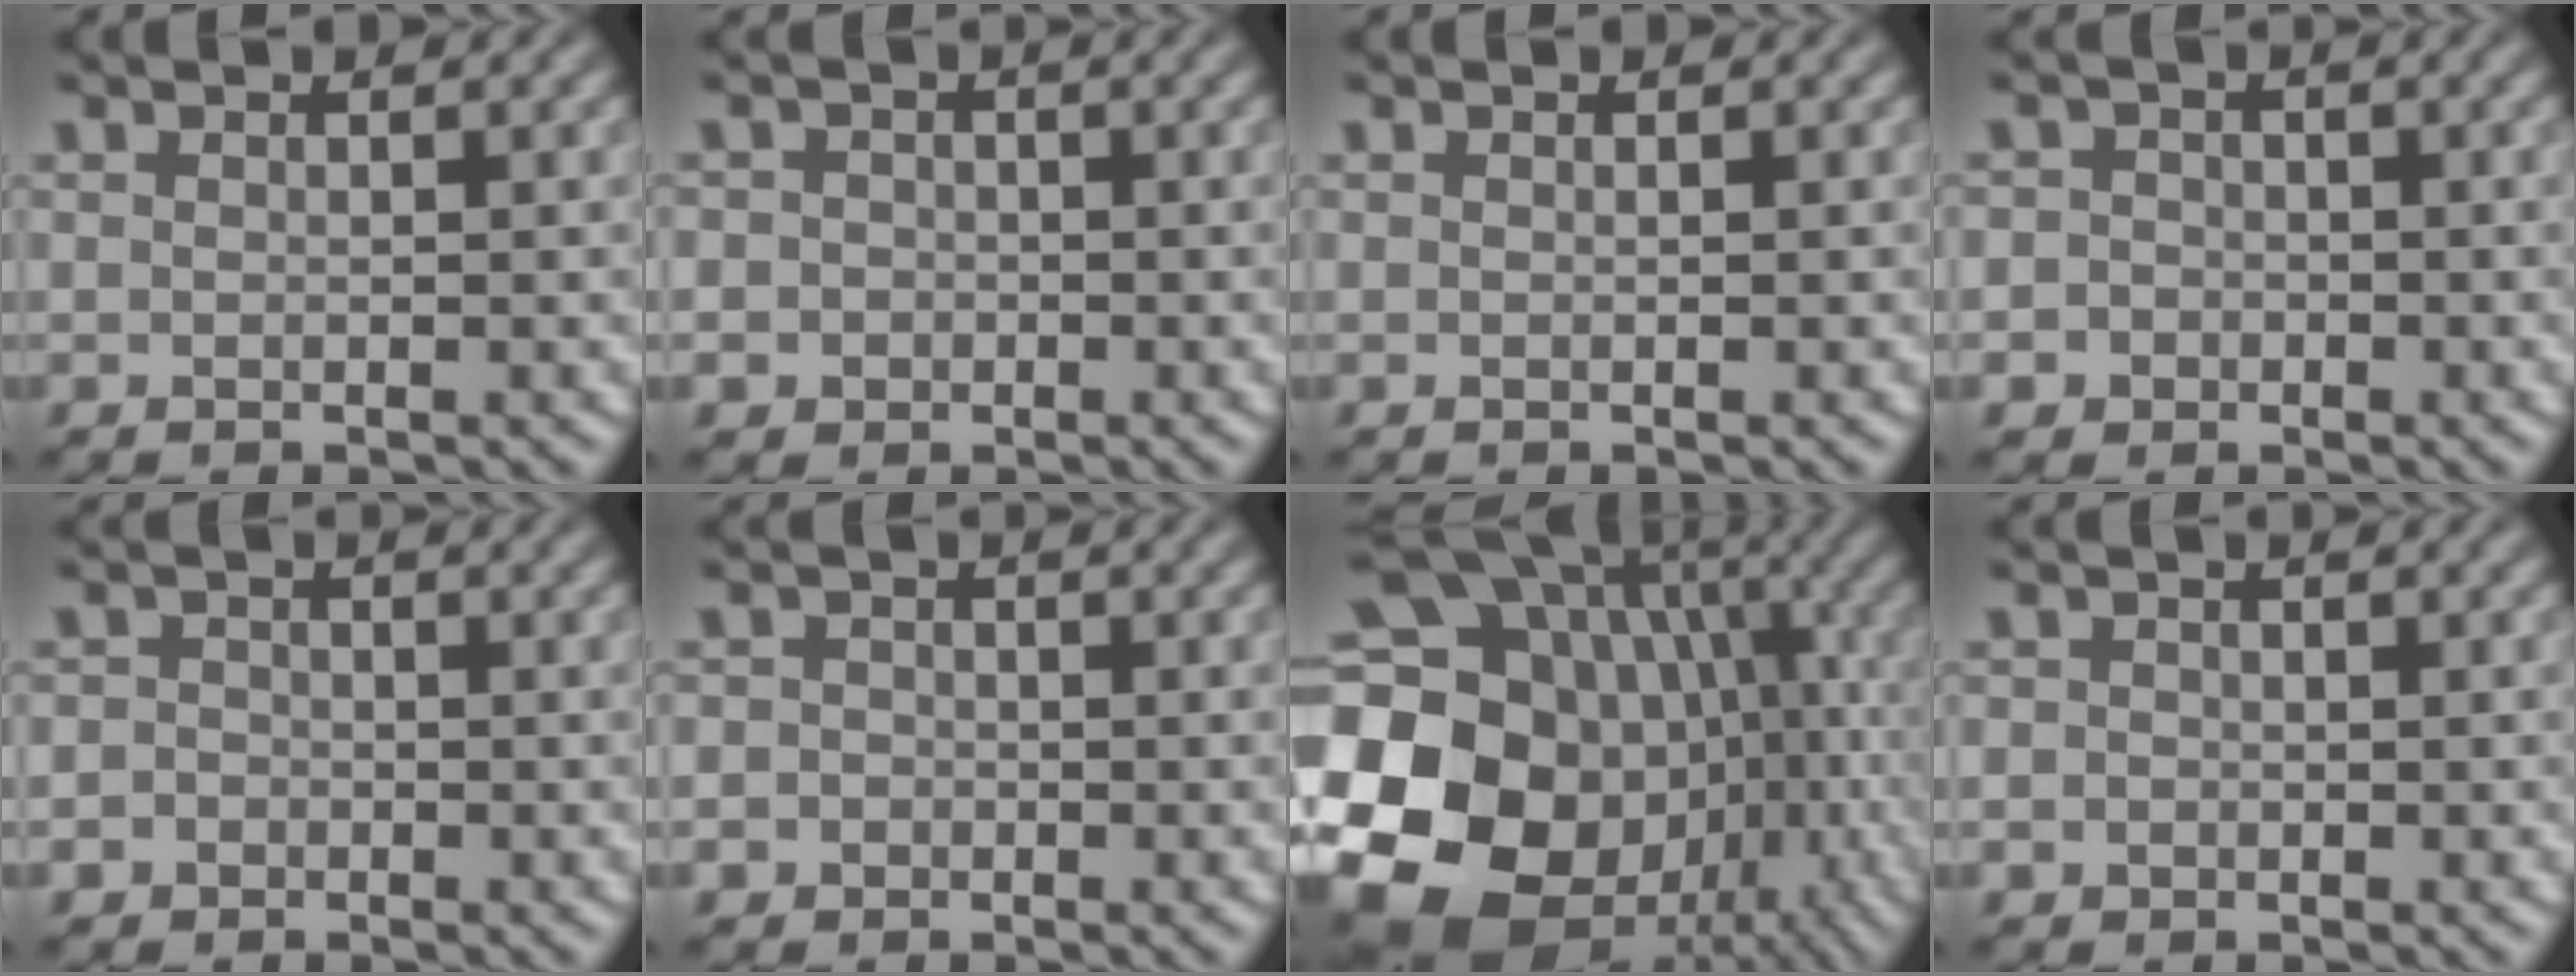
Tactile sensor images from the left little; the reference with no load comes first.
{"total": 2.6, "force": [-0.2, 2.5, 0.6], "torque": [0.017, 0.013, -0.027]}
{"total": 0.0}
{"total": 2.8, "force": [-0.7, 2.7, 0.6], "torque": [0.022, 0.012, -0.035]}
{"total": 2.0, "force": [-0.4, 1.9, 0.5], "torque": [0.017, 0.008, -0.026]}
{"total": 2.4, "force": [-0.4, 2.3, 0.6], "torque": [0.015, 0.014, -0.031]}
{"total": 24.3, "force": [-4.8, 20.7, 11.7], "torque": [-0.239, -0.011, -0.107]}
{"total": 1.3, "force": [-0.1, 1.2, 0.3], "torque": [0.010, 0.000, -0.008]}